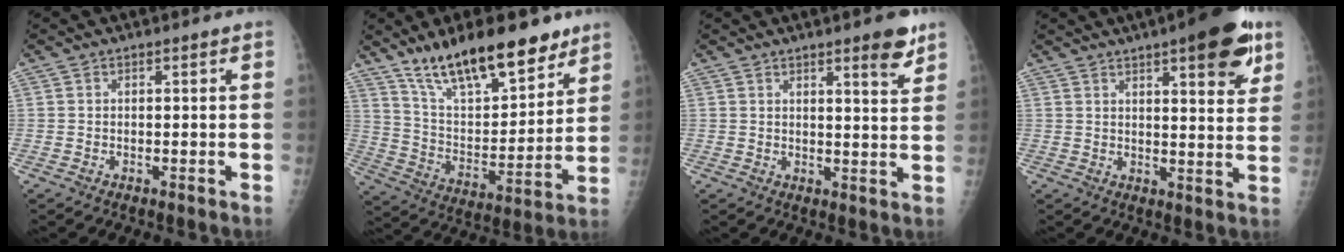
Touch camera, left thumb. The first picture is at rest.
{"total": 20.7, "force": [14.8, 7.2, 12.4], "torque": [-0.162, -0.074, 0.256]}
{"total": 6.0, "force": [4.0, 1.0, 4.3], "torque": [-0.051, -0.026, 0.052]}
{"total": 13.6, "force": [7.5, 3.7, 10.7], "torque": [-0.114, -0.028, 0.095]}